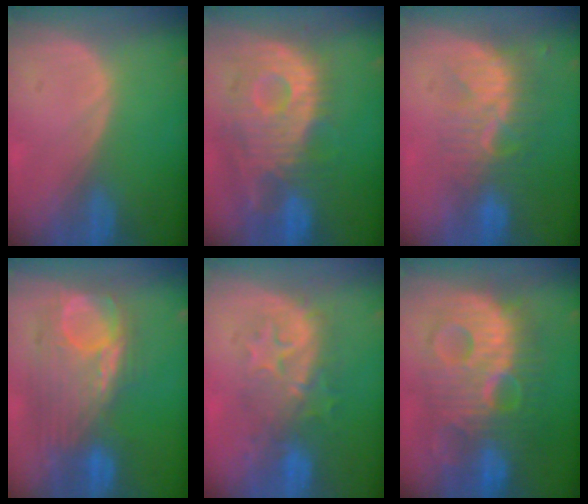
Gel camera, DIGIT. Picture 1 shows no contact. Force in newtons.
{"total": 12.5, "press": 11.0, "slide": 5.9}
{"total": 8.5, "press": 7.7, "slide": 3.6}
{"total": 9.9, "press": 9.6, "slide": 2.5}
{"total": 8.1, "press": 8.1, "slide": 0.8}
{"total": 13.4, "press": 13.4, "slide": 1.2}